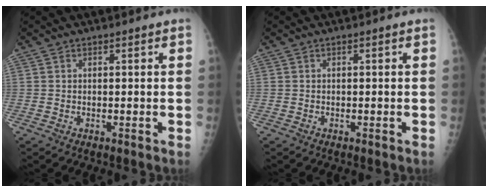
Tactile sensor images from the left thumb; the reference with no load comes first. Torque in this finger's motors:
{"motor_torque": [0.04, -0.01, 0.01, 0.02, 0.00]}